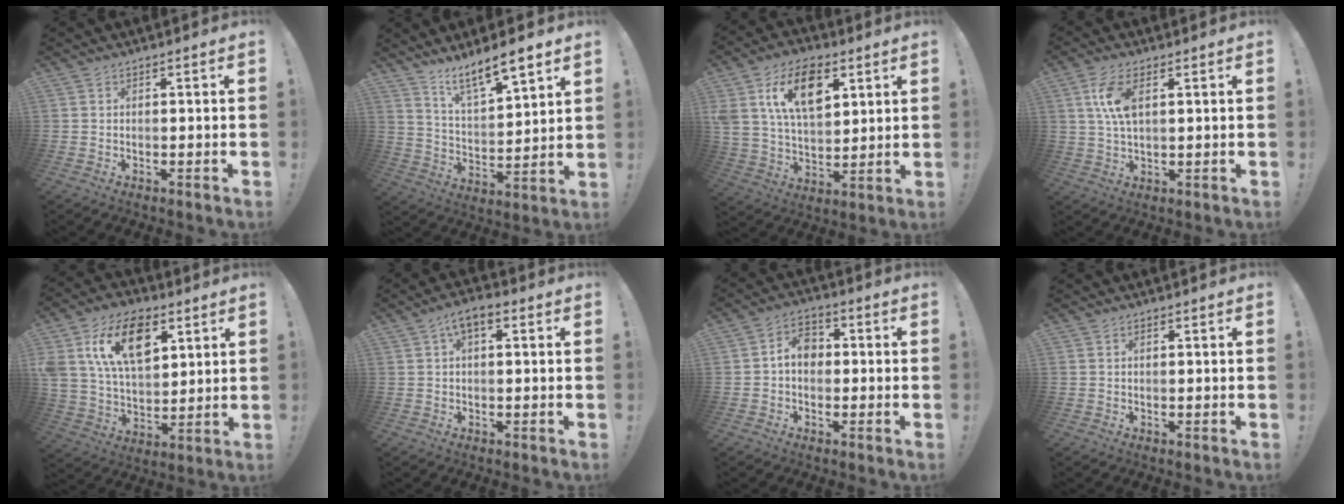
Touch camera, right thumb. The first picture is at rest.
{"total": 11.2, "force": [9.0, 2.5, 6.2], "torque": [-0.101, -0.065, 0.156]}
{"total": 17.0, "force": [7.3, 10.4, 11.3], "torque": [-0.194, -0.015, 0.132]}
{"total": 8.1, "force": [2.3, 3.7, 6.9], "torque": [-0.134, -0.004, 0.038]}
{"total": 19.1, "force": [8.0, 12.2, 12.3], "torque": [-0.222, -0.024, 0.145]}
{"total": 4.7, "force": [1.5, 2.1, 3.9], "torque": [-0.061, 0.003, 0.024]}
{"total": 7.1, "force": [0.1, 5.2, 4.9], "torque": [-0.080, 0.016, 0.004]}
{"total": 0.6, "force": [0.3, 0.2, 0.4], "torque": [-0.015, 0.004, 0.006]}